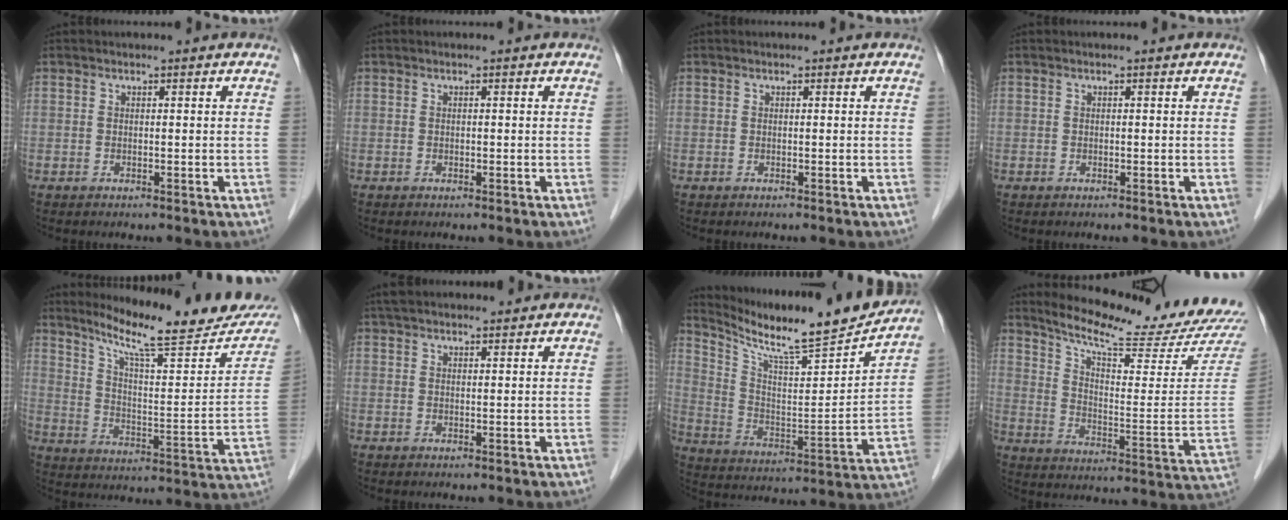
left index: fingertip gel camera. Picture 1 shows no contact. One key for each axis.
{"total": 0.0}
{"total": 0.0}
{"total": 0.0}
{"total": 21.0, "fx": 18.0, "fy": 2.0, "fz": 10.5, "tx": -0.152, "ty": -0.046, "tz": 0.250}
{"total": 6.7, "fx": 5.9, "fy": 1.3, "fz": 3.0, "tx": -0.047, "ty": 0.036, "tz": 0.091}
{"total": 19.7, "fx": 17.9, "fy": 0.1, "fz": 8.1, "tx": -0.150, "ty": -0.045, "tz": 0.279}
{"total": 19.3, "fx": 18.4, "fy": -0.6, "fz": 5.9, "tx": -0.110, "ty": -0.102, "tz": 0.248}